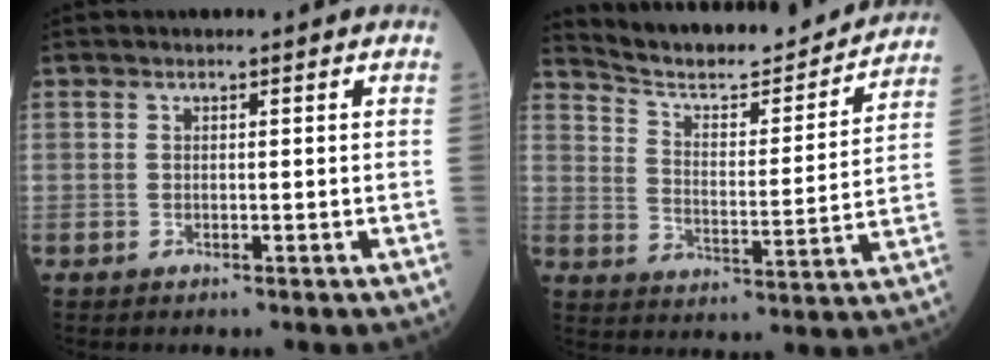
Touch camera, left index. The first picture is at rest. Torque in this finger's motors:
{"motor_torque": [-0.01, -1.45, 0.02, 0.00]}